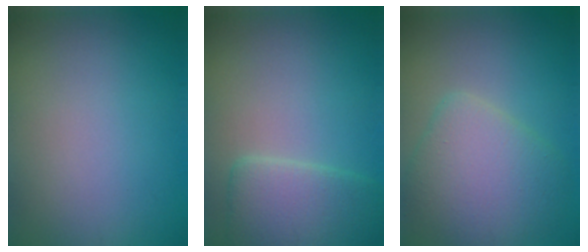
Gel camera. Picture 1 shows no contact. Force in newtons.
{"total": 4.5, "press": 4.4, "slide": 0.6}
{"total": 5.6, "press": 5.6, "slide": 0.3}